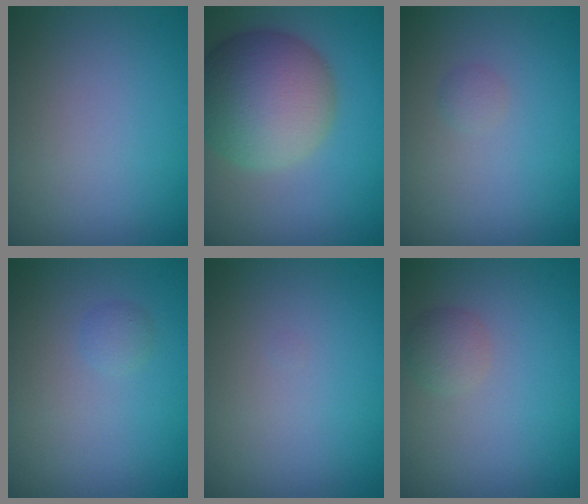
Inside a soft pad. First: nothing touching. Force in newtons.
{"total": 9.4, "press": 9.4, "slide": 0.3}
{"total": 0.6, "press": 0.6, "slide": 0.0}
{"total": 0.8, "press": 0.8, "slide": 0.0}
{"total": 0.0}
{"total": 1.6, "press": 1.6, "slide": 0.0}